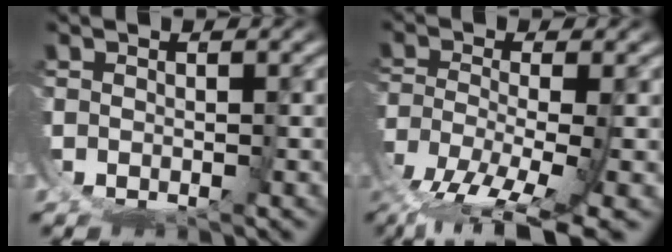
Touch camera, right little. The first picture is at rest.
{"total": 7.7, "force": [-4.6, 2.2, 5.8], "torque": [-0.114, -0.042, -0.050]}